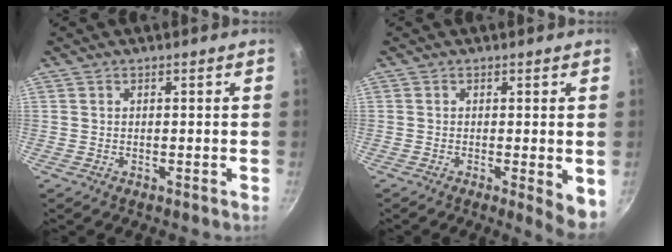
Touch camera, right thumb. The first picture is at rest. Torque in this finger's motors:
{"motor_torque": [-0.41, 0.71, -0.11, -0.32, -0.02]}